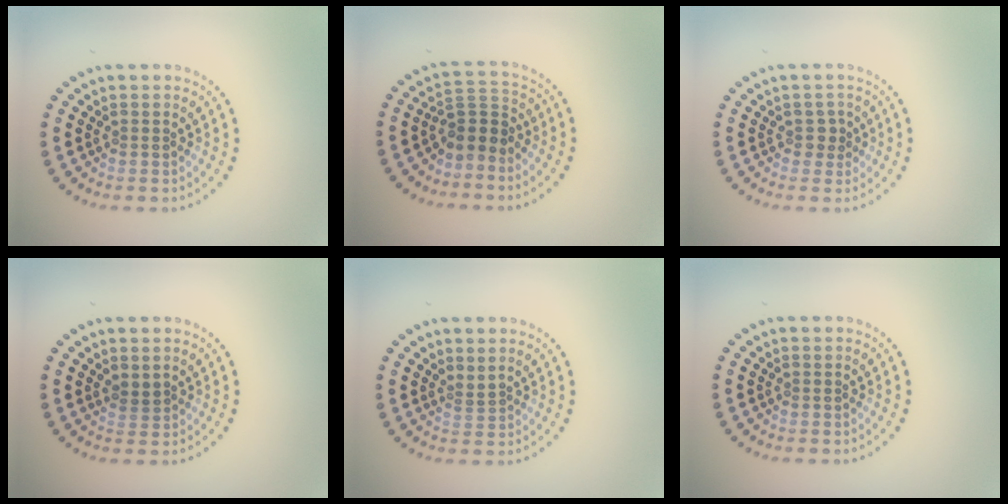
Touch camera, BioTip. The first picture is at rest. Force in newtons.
{"total": 2.8, "press": 2.1, "slide": 1.8}
{"total": 1.0, "press": 0.9, "slide": 0.4}
{"total": 0.9, "press": 0.7, "slide": 0.6}
{"total": 0.6, "press": 0.1, "slide": 0.6}
{"total": 0.0}